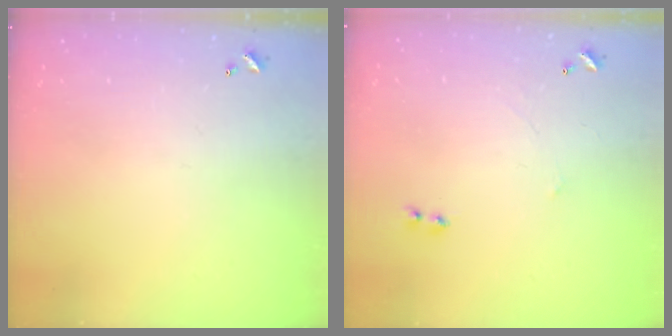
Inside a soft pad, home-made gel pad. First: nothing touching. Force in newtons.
{"total": 2.3, "press": 2.3, "slide": 0.3}